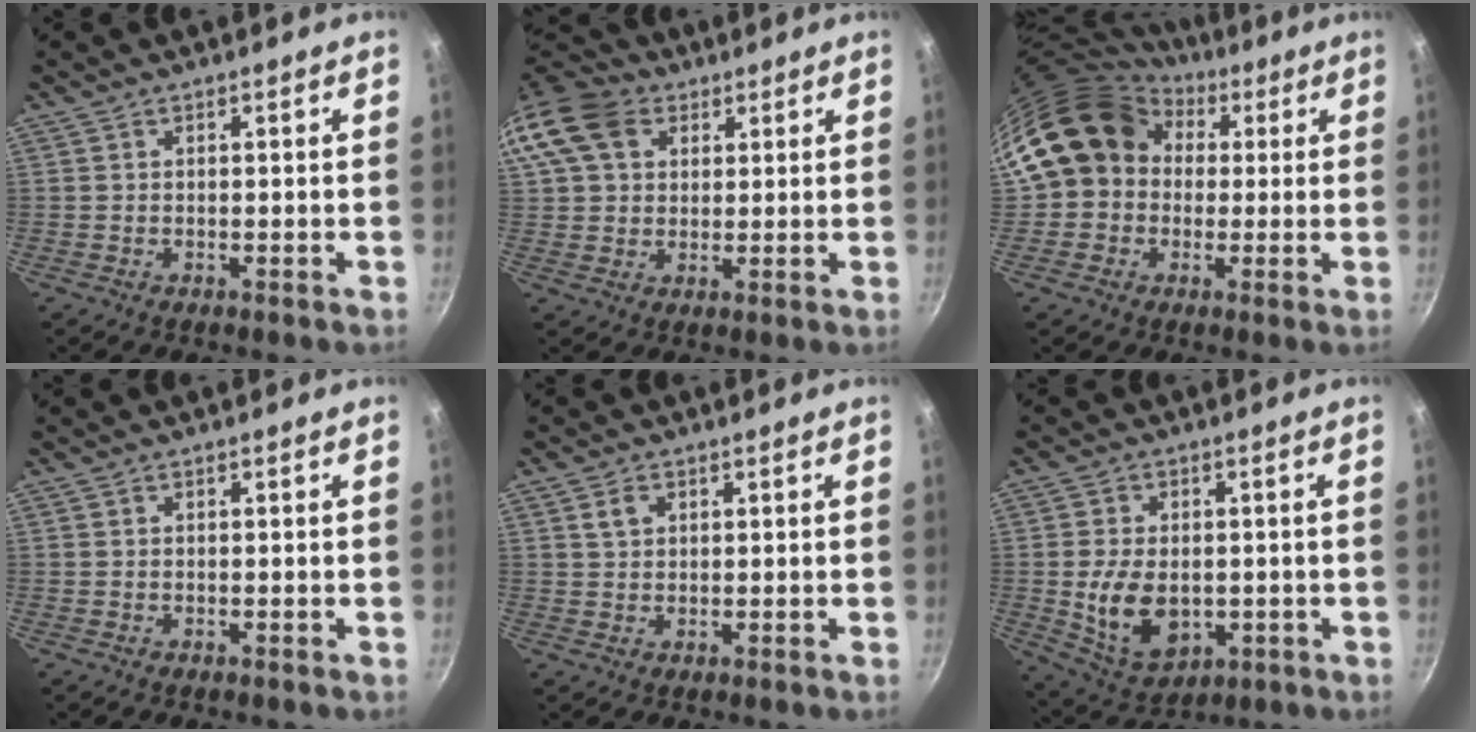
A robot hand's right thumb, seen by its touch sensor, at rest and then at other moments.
{"total": 13.2, "force": [5.0, 10.0, 7.0], "torque": [-0.125, 0.016, 0.078]}
{"total": 13.9, "force": [2.8, 11.9, 6.7], "torque": [-0.084, 0.031, 0.034]}
{"total": 0.0}
{"total": 2.6, "force": [1.1, 1.8, 1.4], "torque": [-0.018, 0.001, 0.020]}
{"total": 11.7, "force": [-1.0, 8.0, 8.4], "torque": [-0.135, -0.009, 0.000]}